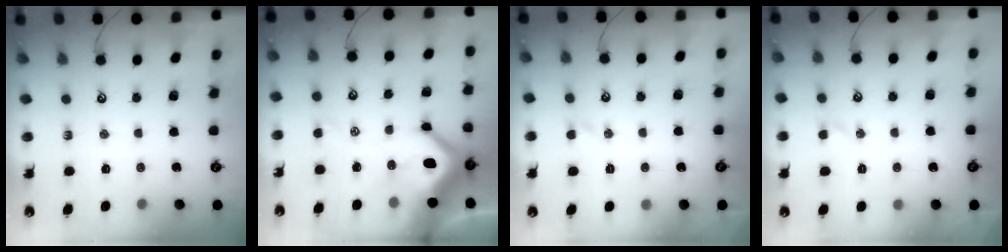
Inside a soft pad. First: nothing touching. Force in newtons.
{"total": 15.8, "press": 15.5, "slide": 2.5}
{"total": 1.0, "press": 1.0, "slide": 0.1}
{"total": 0.9, "press": 0.8, "slide": 0.3}